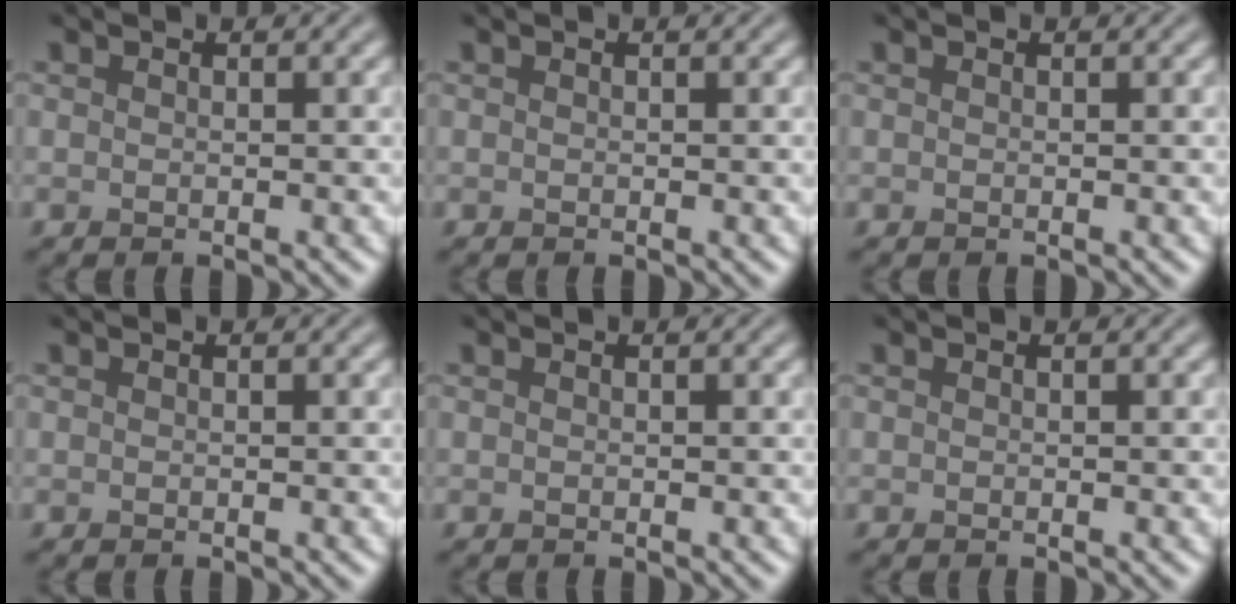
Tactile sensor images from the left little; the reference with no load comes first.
{"total": 0.0}
{"total": 0.0}
{"total": 0.0}
{"total": 0.0}
{"total": 0.0}